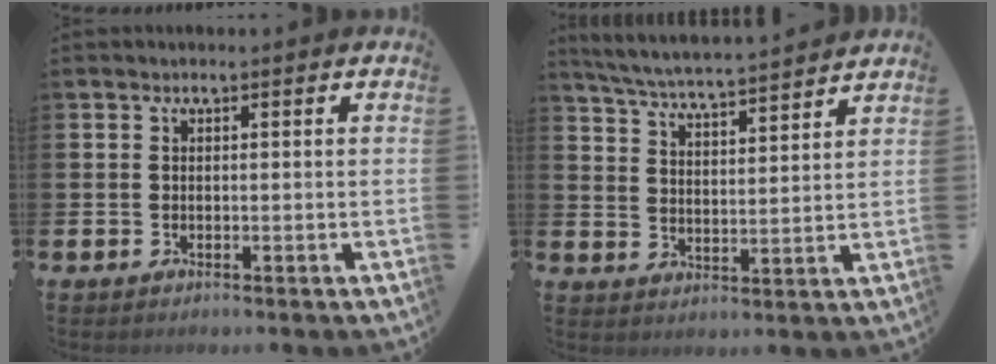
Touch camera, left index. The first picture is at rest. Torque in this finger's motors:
{"motor_torque": [0.12, -0.40, 0.53, 0.18]}